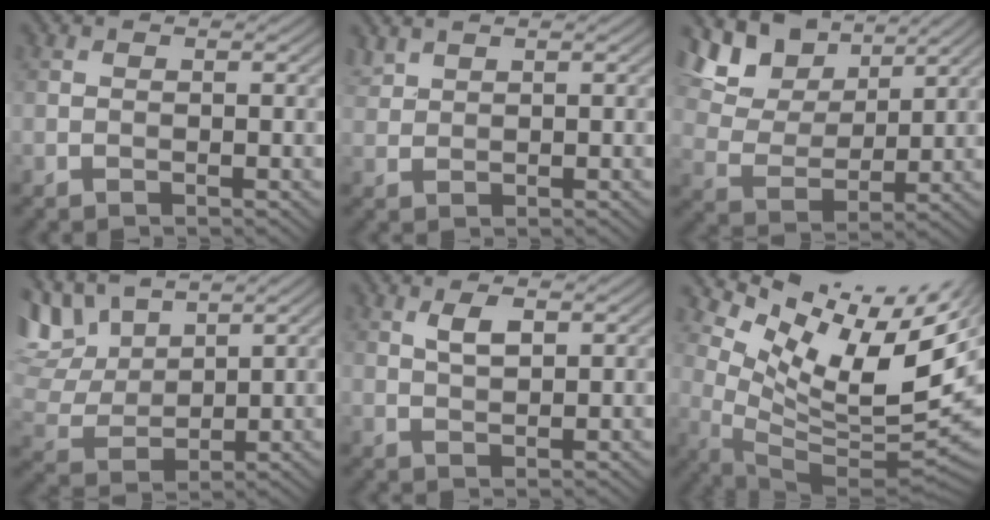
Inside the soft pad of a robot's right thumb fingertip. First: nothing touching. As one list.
[{"total": 1.9, "force": [1.7, 0.6, 0.6], "torque": [-0.018, 0.006, 0.043]}, {"total": 11.7, "force": [7.8, 6.2, 6.2], "torque": [-0.171, 0.000, 0.148]}, {"total": 9.3, "force": [6.4, 3.8, 5.6], "torque": [-0.158, 0.014, 0.122]}, {"total": 2.7, "force": [1.2, 1.1, 2.2], "torque": [-0.047, 0.001, 0.026]}, {"total": 15.0, "force": [7.3, 5.4, 11.9], "torque": [-0.195, 0.002, 0.147]}]